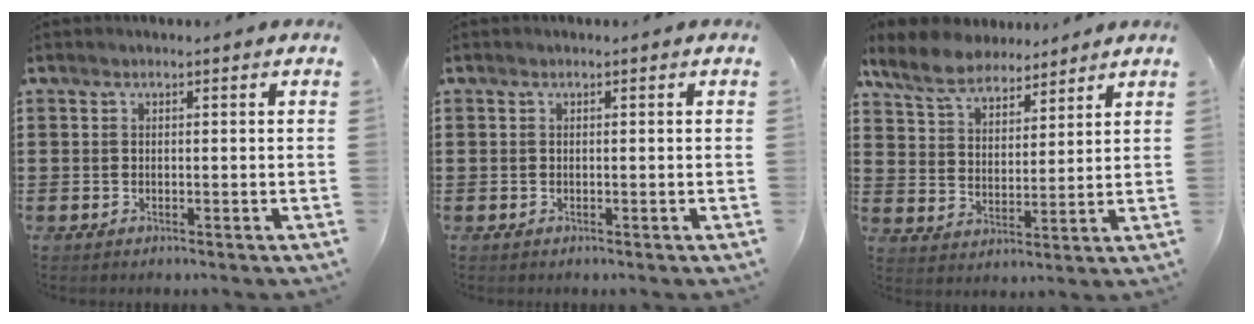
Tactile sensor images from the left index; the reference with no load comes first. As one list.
[{"total": 0.0}, {"total": 7.5, "force": [6.5, 2.7, 2.7], "torque": [-0.080, -0.013, 0.120]}]